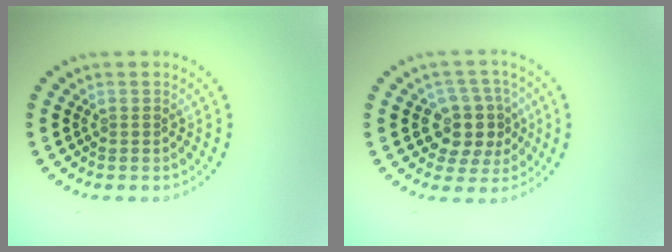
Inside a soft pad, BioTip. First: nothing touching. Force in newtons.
{"total": 4.7, "press": 4.2, "slide": 1.9}